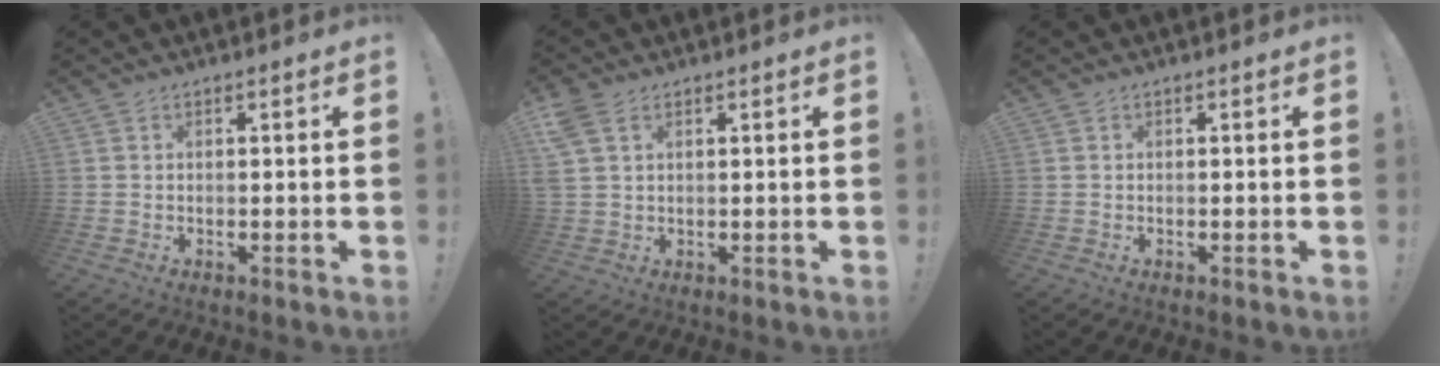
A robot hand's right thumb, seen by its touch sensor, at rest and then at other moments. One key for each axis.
{"total": 5.9, "fx": 3.0, "fy": 3.6, "fz": 3.5, "tx": -0.071, "ty": -0.004, "tz": 0.060}
{"total": 0.0}